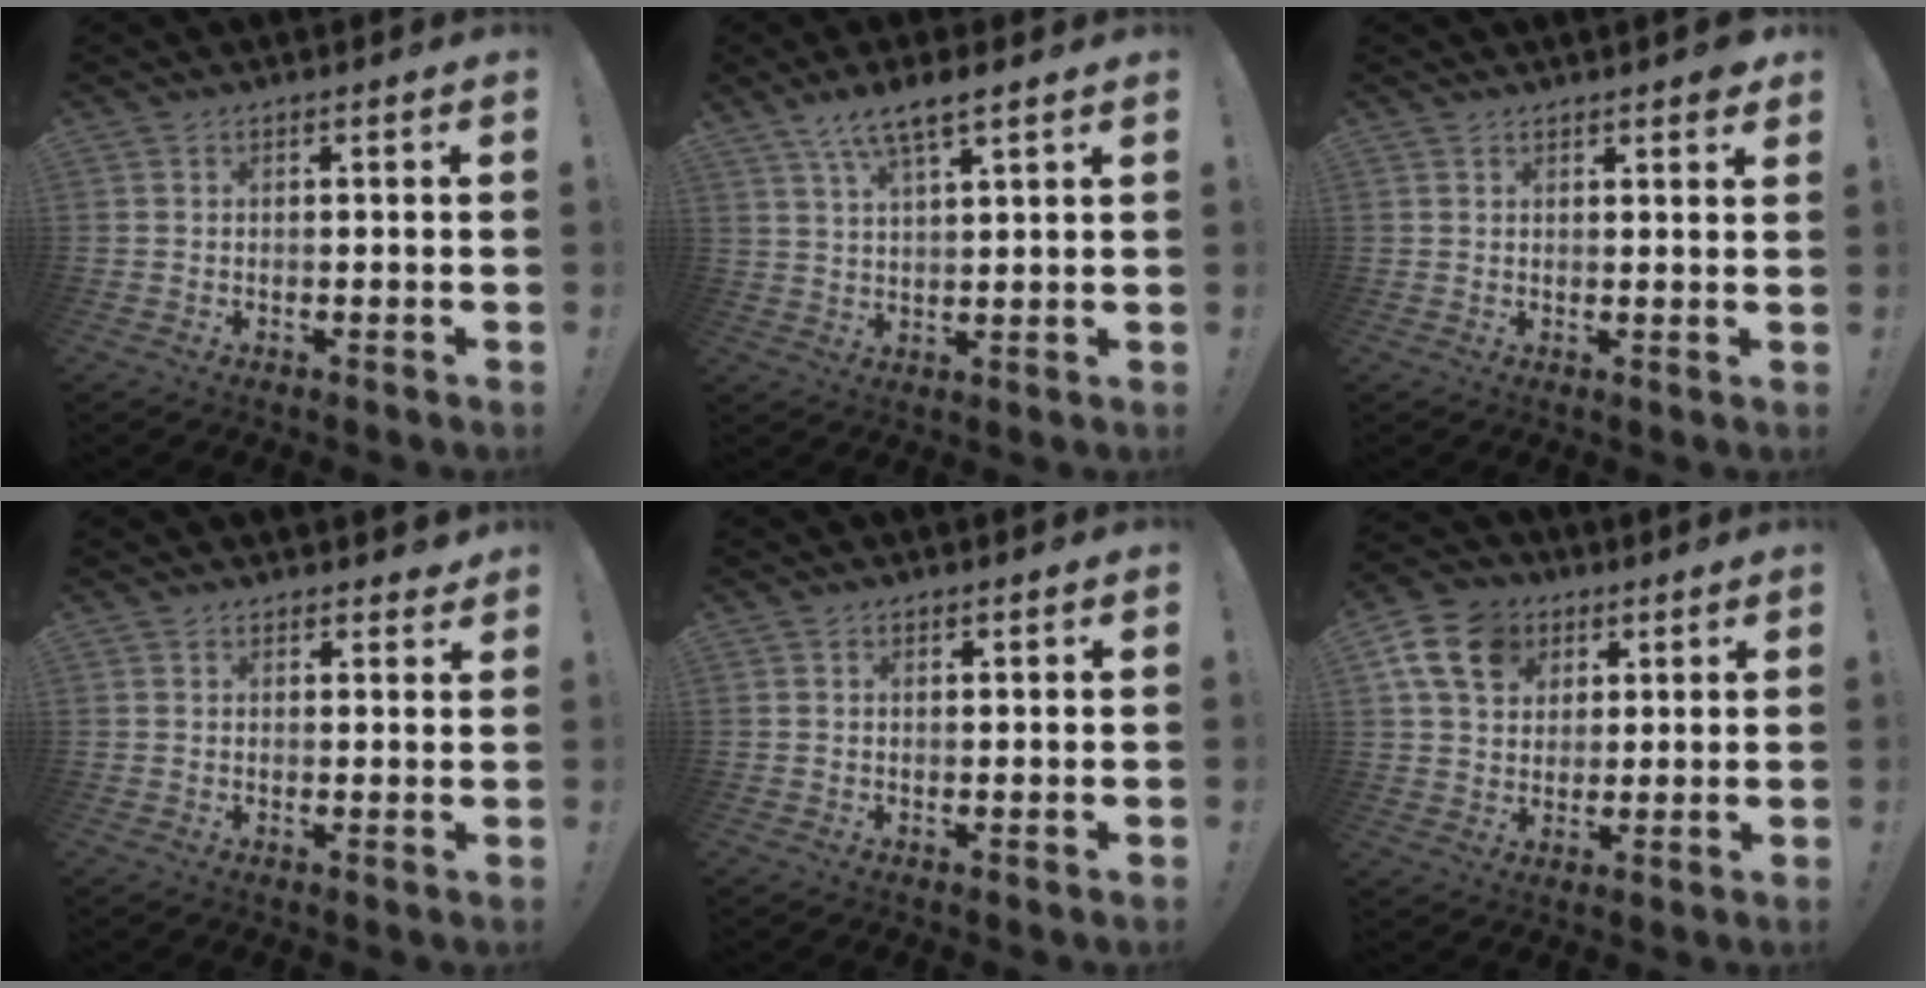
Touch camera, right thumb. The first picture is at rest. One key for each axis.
{"total": 6.8, "fx": 5.1, "fy": 1.1, "fz": 4.4, "tx": -0.078, "ty": -0.025, "tz": 0.089}
{"total": 2.3, "fx": 2.0, "fy": 0.8, "fz": 0.7, "tx": 0.005, "ty": -0.017, "tz": 0.035}
{"total": 2.7, "fx": 2.1, "fy": 1.7, "fz": 0.6, "tx": 0.006, "ty": -0.013, "tz": 0.035}
{"total": 0.9, "fx": 0.7, "fy": 0.3, "fz": 0.4, "tx": 0.002, "ty": -0.003, "tz": 0.011}
{"total": 14.1, "fx": 5.8, "fy": 11.0, "fz": 6.7, "tx": -0.102, "ty": -0.018, "tz": 0.117}